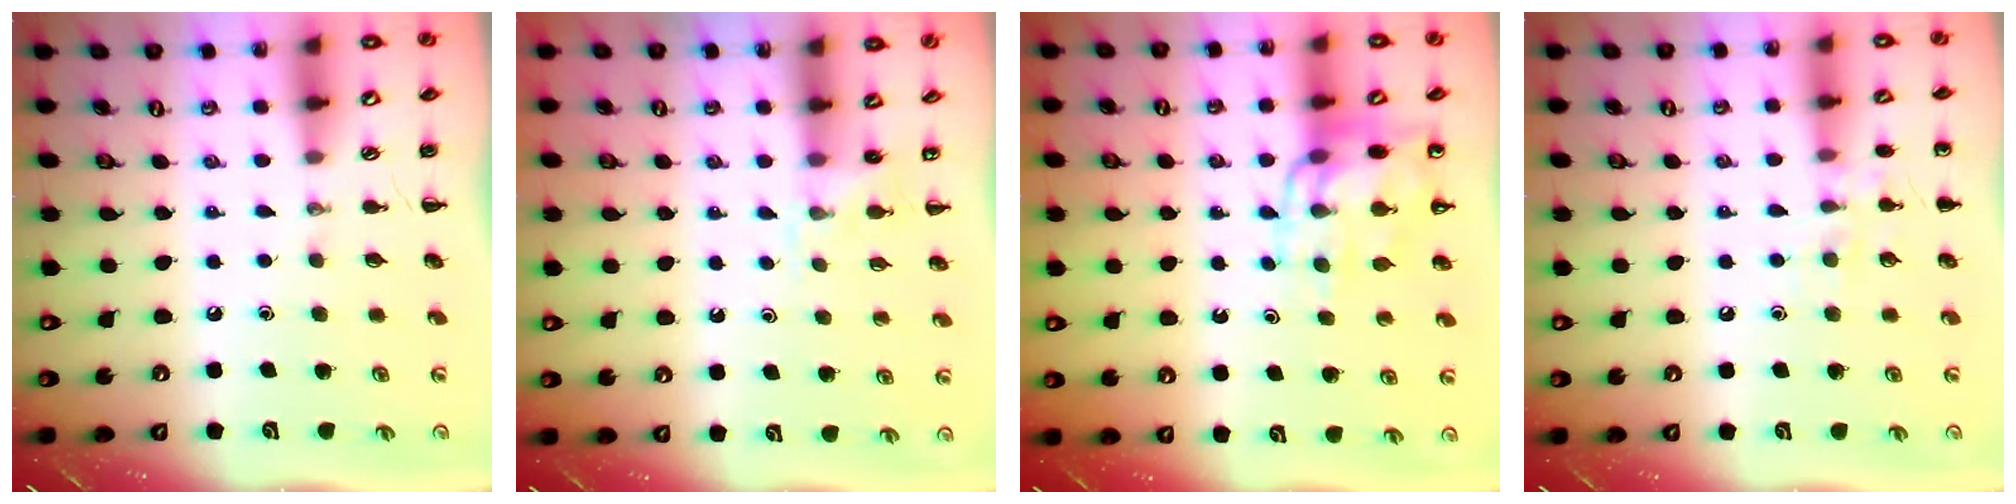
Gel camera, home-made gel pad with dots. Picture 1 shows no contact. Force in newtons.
{"total": 3.8, "press": 3.7, "slide": 1.1}
{"total": 11.6, "press": 11.3, "slide": 2.8}
{"total": 7.1, "press": 7.0, "slide": 1.4}